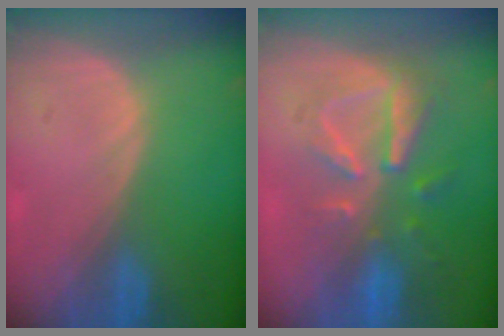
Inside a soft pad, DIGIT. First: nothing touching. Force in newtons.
{"total": 8.1, "press": 7.5, "slide": 3.0}